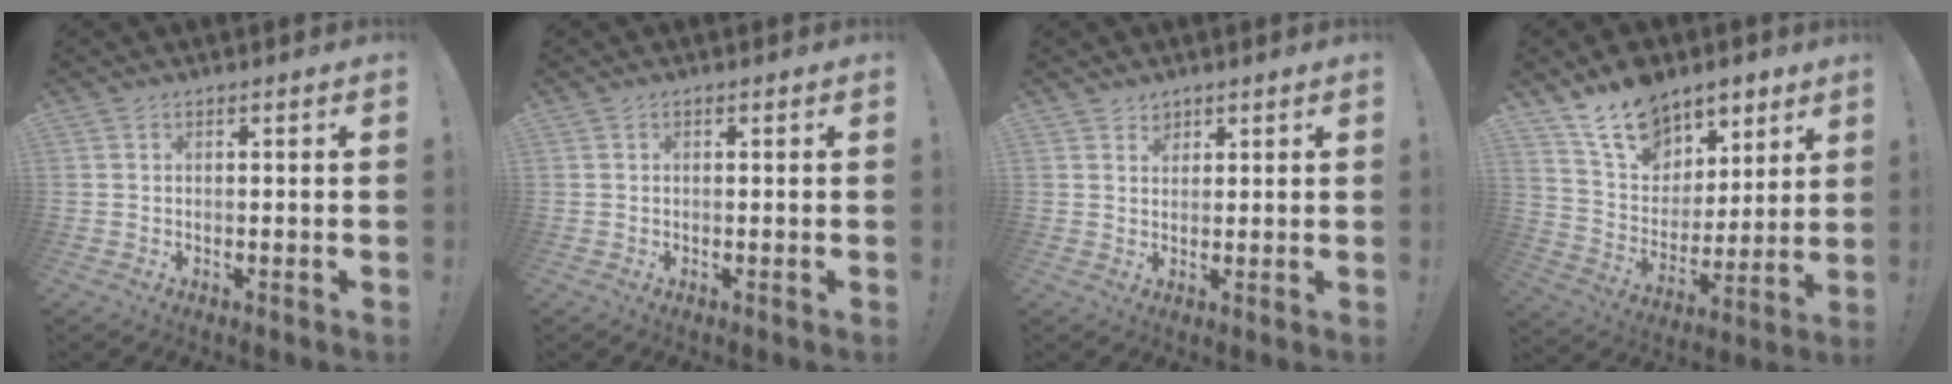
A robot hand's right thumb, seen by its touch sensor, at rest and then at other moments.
{"total": 0.0}
{"total": 2.7, "force": [1.9, 1.8, 0.3], "torque": [-0.004, -0.009, 0.034]}
{"total": 17.2, "force": [12.1, 10.9, 5.6], "torque": [-0.095, -0.076, 0.231]}